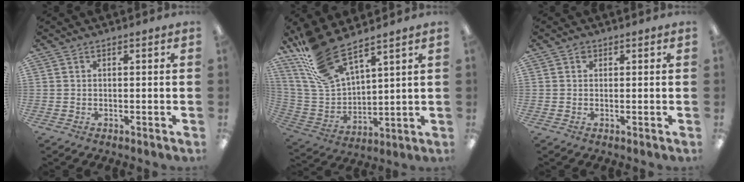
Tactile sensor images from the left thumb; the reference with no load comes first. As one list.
[{"total": 16.0, "force": [12.6, 5.0, 8.5], "torque": [-0.218, -0.064, 0.230]}, {"total": 1.2, "force": [0.6, 0.9, 0.5], "torque": [-0.011, 0.004, 0.010]}]